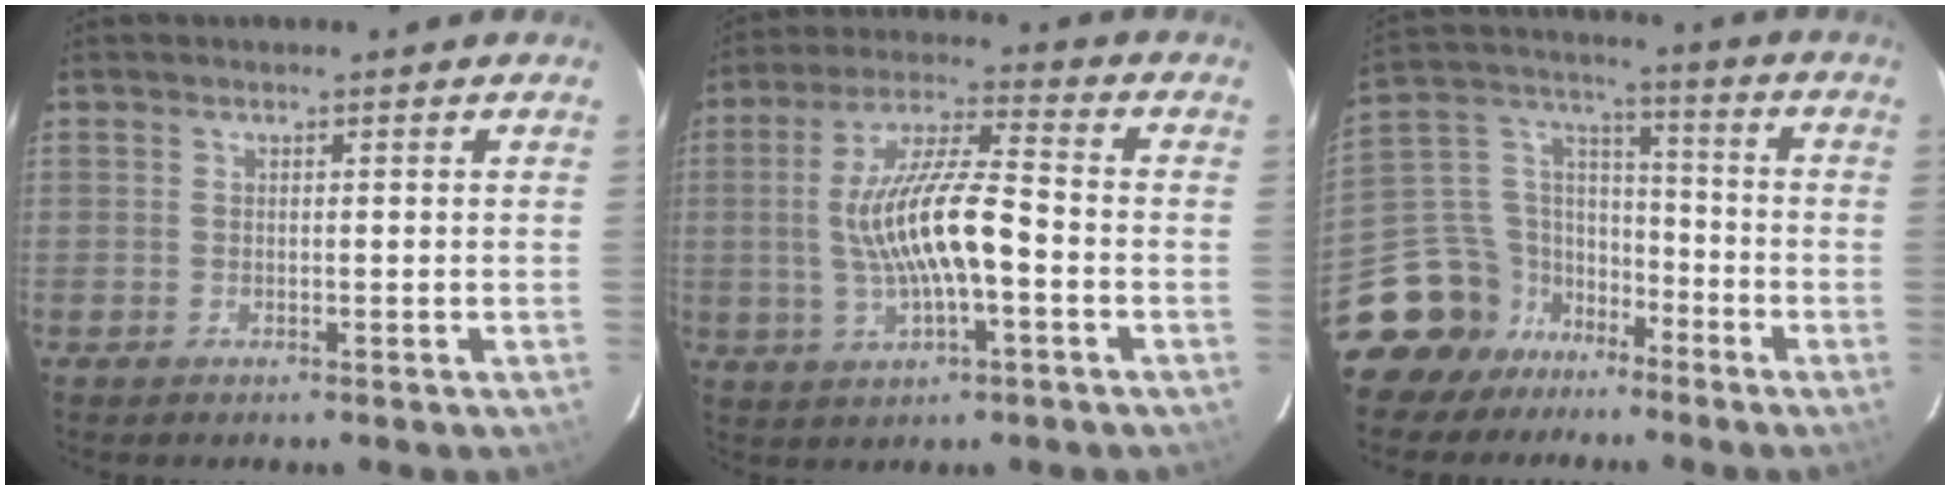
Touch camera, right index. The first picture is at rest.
{"total": 13.4, "force": [-2.1, 3.3, 12.9], "torque": [-0.247, 0.007, -0.035]}
{"total": 13.9, "force": [-10.3, 9.0, 2.2], "torque": [-0.077, 0.066, -0.177]}